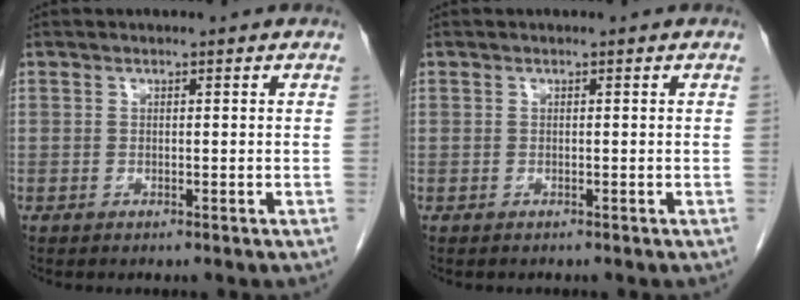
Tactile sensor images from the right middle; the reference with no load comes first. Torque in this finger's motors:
{"motor_torque": [-1.54, 0.45, -0.41, -0.06]}